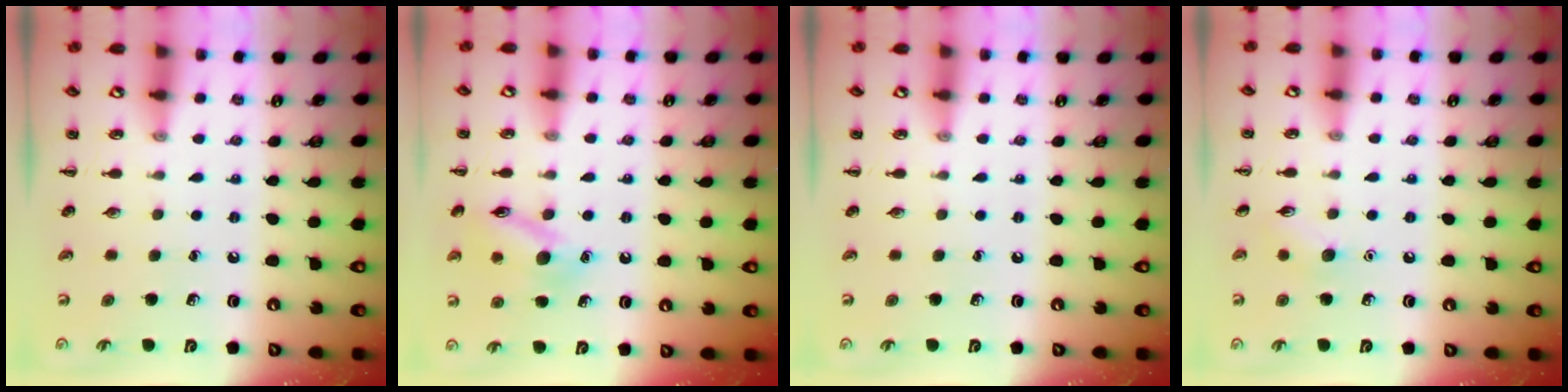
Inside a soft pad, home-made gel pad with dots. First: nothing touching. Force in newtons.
{"total": 12.0, "press": 12.0, "slide": 0.7}
{"total": 0.0}
{"total": 6.6, "press": 6.3, "slide": 1.9}